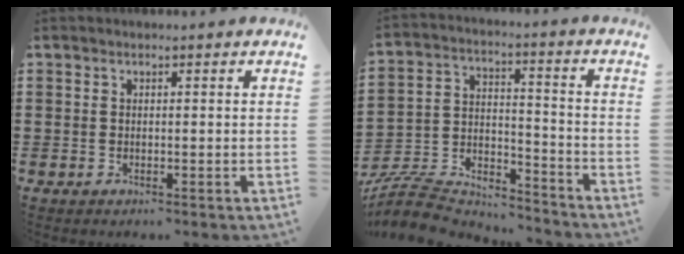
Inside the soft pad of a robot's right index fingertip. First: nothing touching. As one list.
[{"total": 8.2, "force": [-7.8, 2.0, 1.6], "torque": [-0.050, 0.006, -0.159]}]